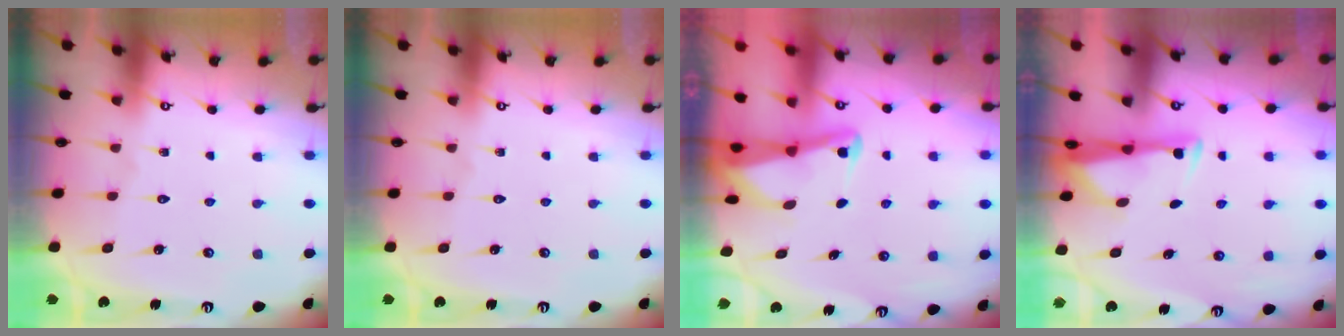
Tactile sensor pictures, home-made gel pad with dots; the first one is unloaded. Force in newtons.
{"total": 0.0}
{"total": 2.3, "press": 2.3, "slide": 0.2}
{"total": 3.2, "press": 3.1, "slide": 0.8}